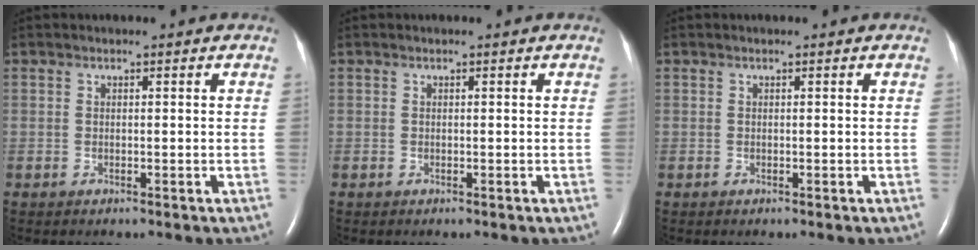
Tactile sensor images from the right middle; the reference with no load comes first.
{"total": 0.0}
{"total": 0.0}